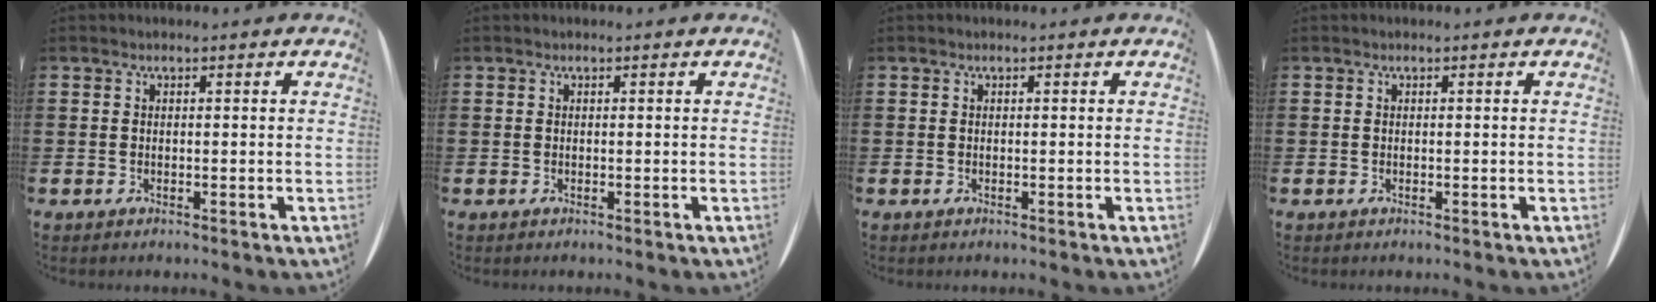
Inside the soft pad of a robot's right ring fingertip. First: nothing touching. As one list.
[{"total": 0.0}, {"total": 0.0}, {"total": 0.0}]